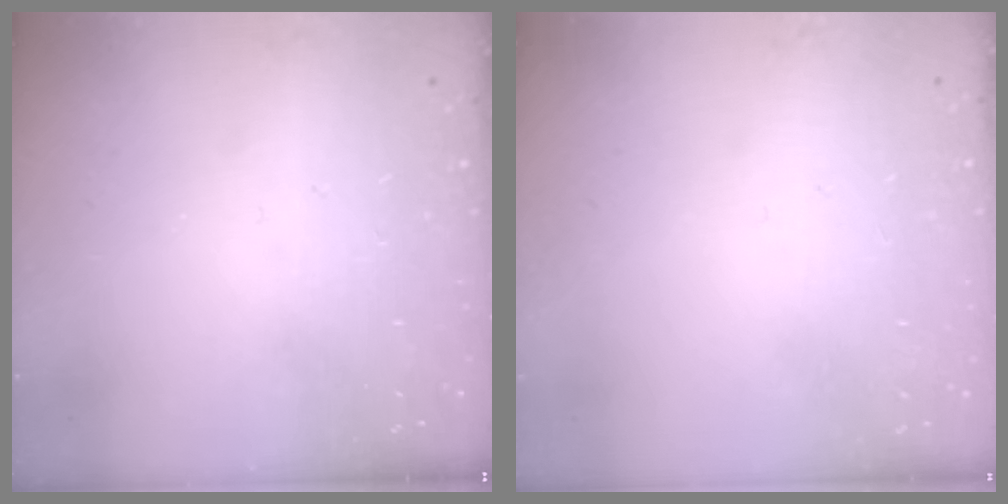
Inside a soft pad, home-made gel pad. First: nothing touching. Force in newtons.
{"total": 2.7, "press": 2.7, "slide": 0.3}